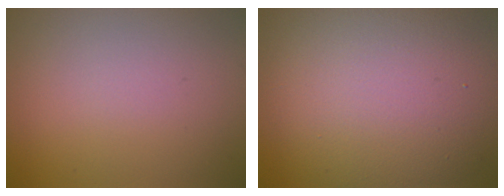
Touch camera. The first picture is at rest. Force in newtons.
{"total": 13.1, "press": 13.1, "slide": 0.8}